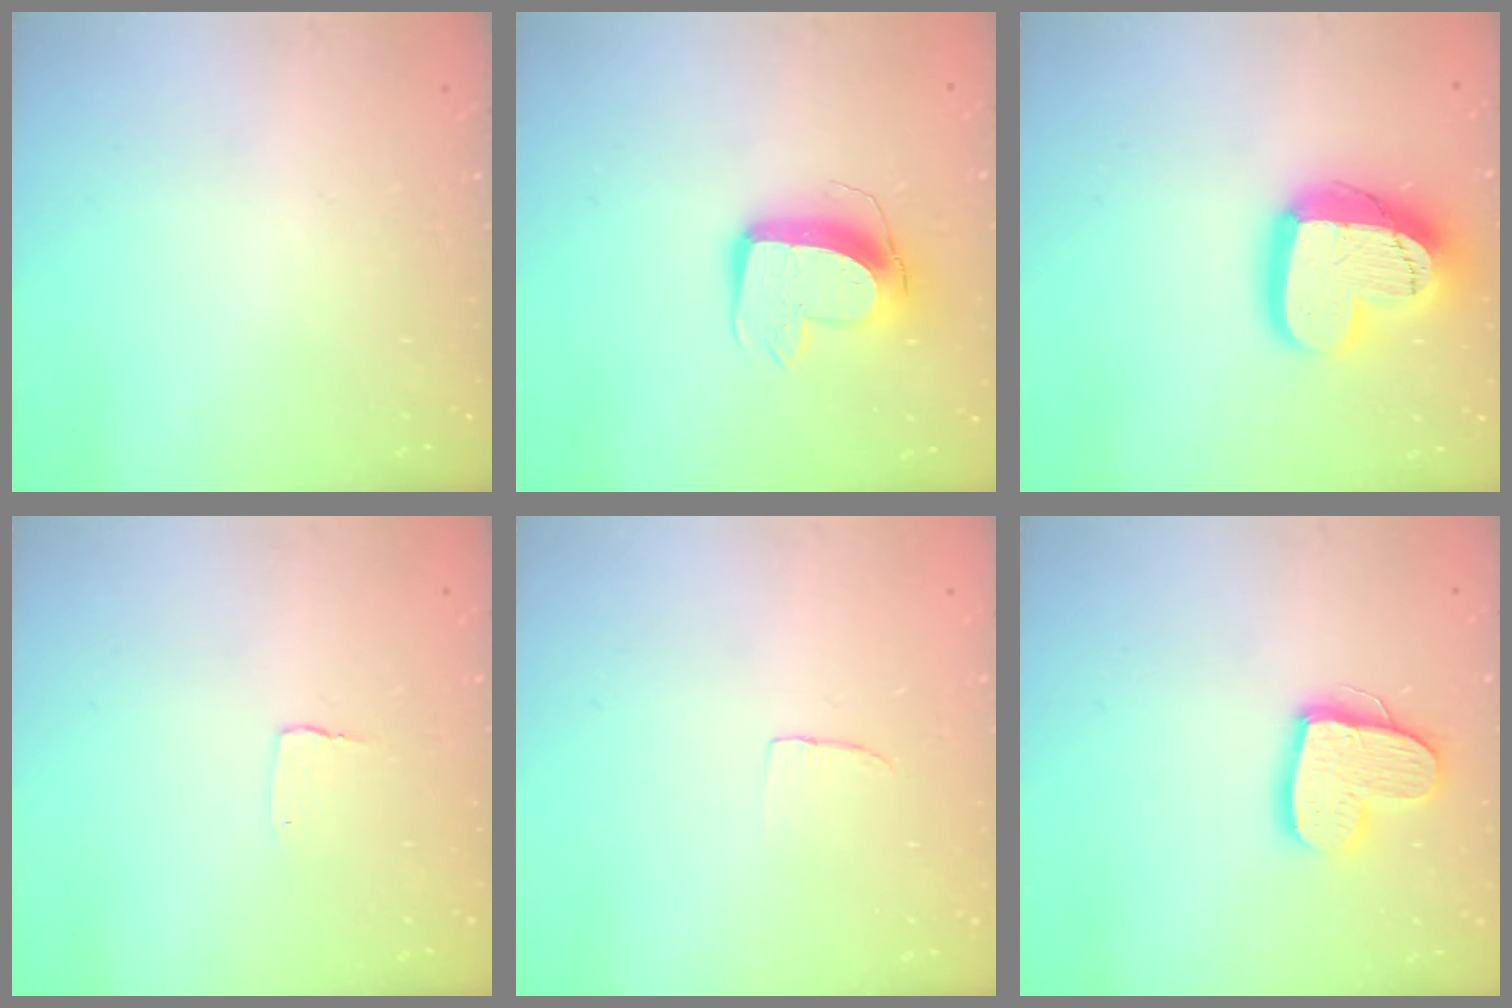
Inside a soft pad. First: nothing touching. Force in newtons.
{"total": 11.7, "press": 11.6, "slide": 1.0}
{"total": 19.5, "press": 19.4, "slide": 1.4}
{"total": 2.7, "press": 2.7, "slide": 0.2}
{"total": 3.1, "press": 3.0, "slide": 0.3}
{"total": 14.4, "press": 14.3, "slide": 1.3}